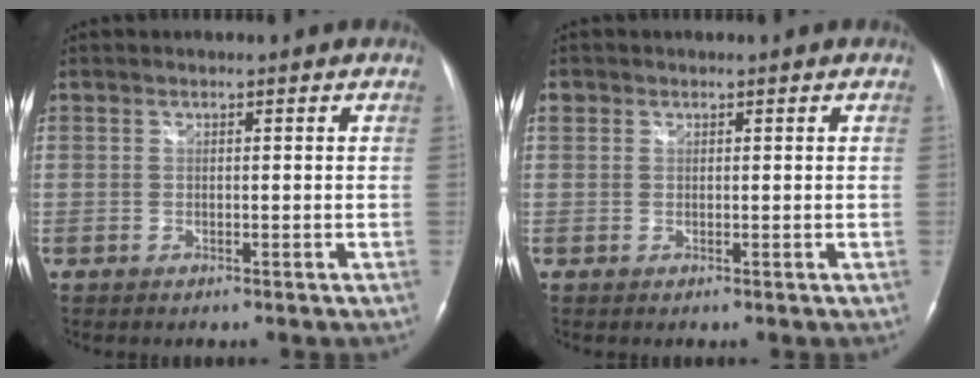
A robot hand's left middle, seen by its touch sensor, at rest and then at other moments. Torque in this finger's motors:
{"motor_torque": [0.11, -0.06, 0.16, 0.02]}